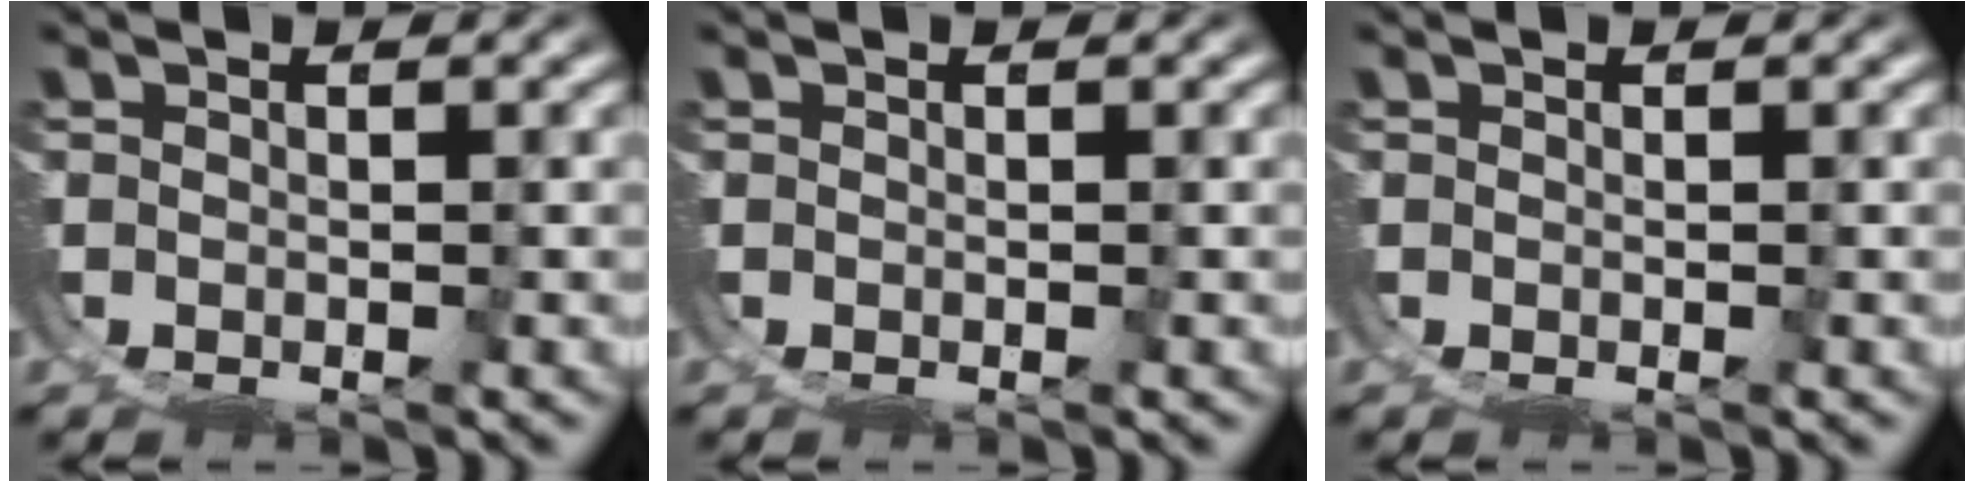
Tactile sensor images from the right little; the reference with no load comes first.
{"total": 0.0}
{"total": 0.0}